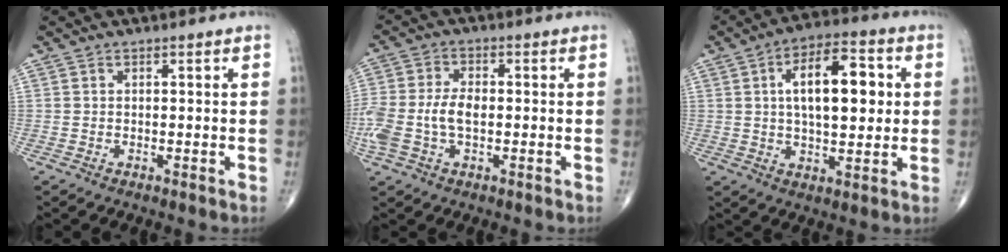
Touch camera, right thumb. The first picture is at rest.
{"total": 9.8, "force": [-1.2, 5.7, 7.9], "torque": [-0.190, 0.018, -0.020]}
{"total": 14.7, "force": [2.6, 6.9, 12.7], "torque": [-0.180, 0.010, 0.039]}